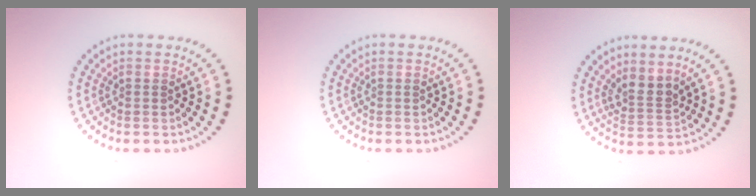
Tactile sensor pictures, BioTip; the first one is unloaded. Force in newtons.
{"total": 0.0}
{"total": 2.5, "press": 1.8, "slide": 1.7}